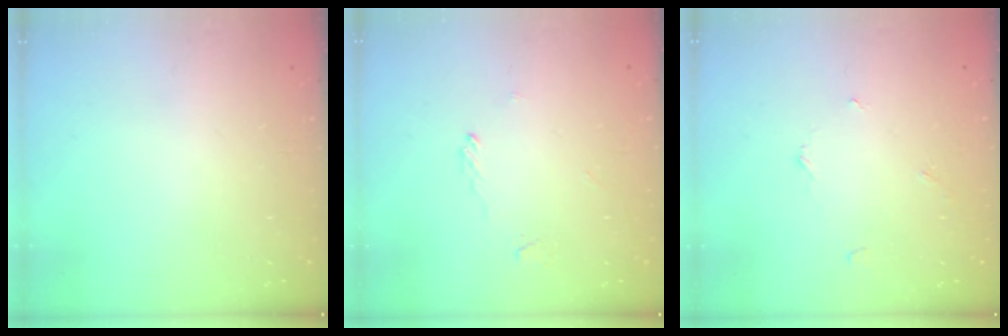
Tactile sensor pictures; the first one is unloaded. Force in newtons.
{"total": 1.9, "press": 1.9, "slide": 0.2}
{"total": 2.8, "press": 2.8, "slide": 0.3}